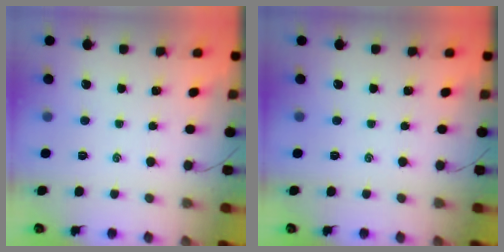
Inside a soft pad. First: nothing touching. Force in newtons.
{"total": 0.0}